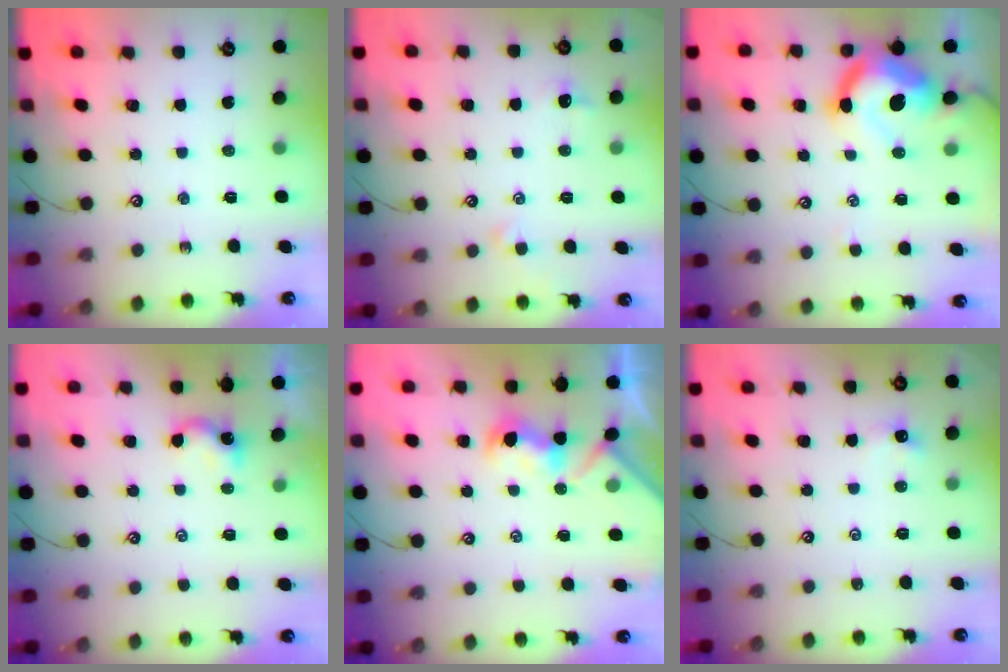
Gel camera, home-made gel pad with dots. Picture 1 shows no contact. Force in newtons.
{"total": 0.7, "press": 0.4, "slide": 0.5}
{"total": 10.9, "press": 10.7, "slide": 1.8}
{"total": 1.2, "press": 1.1, "slide": 0.3}
{"total": 2.8, "press": 2.6, "slide": 0.9}
{"total": 0.0}